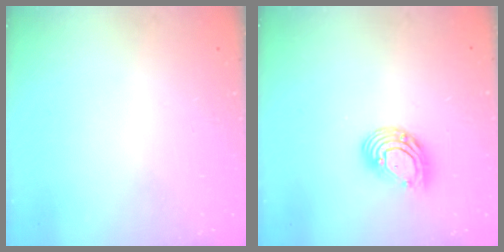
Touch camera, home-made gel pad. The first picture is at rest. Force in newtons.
{"total": 9.9, "press": 9.8, "slide": 1.2}